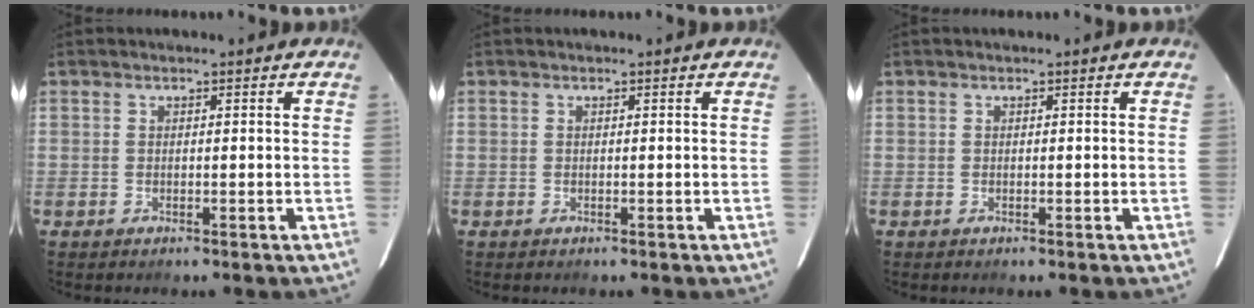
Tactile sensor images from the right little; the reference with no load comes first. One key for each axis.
{"total": 0.0}
{"total": 0.0}